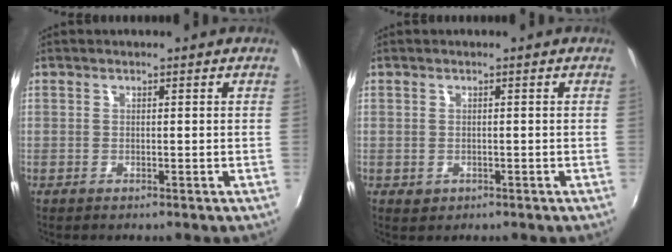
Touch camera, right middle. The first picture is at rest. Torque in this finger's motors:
{"motor_torque": [0.40, -0.35, 0.05, 0.00]}